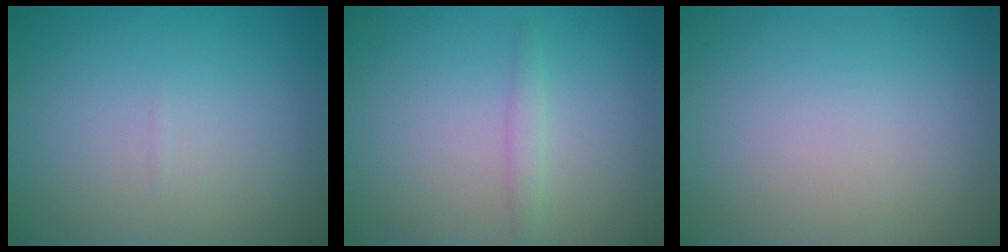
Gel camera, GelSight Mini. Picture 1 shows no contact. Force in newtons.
{"total": 1.0, "press": 1.0, "slide": 0.1}
{"total": 0.0}